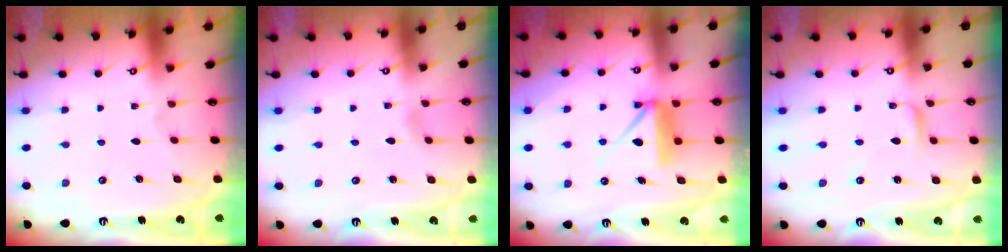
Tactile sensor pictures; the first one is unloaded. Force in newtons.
{"total": 2.1, "press": 2.1, "slide": 0.2}
{"total": 8.7, "press": 8.7, "slide": 0.6}
{"total": 2.7, "press": 2.7, "slide": 0.2}